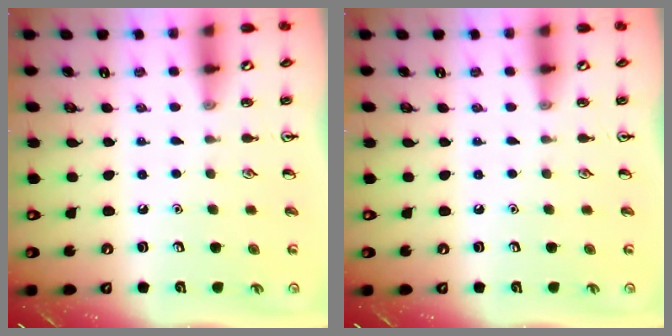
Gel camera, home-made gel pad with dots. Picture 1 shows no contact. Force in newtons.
{"total": 0.0}